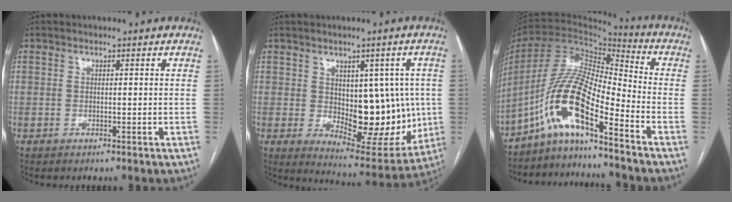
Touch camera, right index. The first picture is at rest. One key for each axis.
{"total": 15.0, "fx": -0.3, "fy": 7.5, "fz": 13.0, "tx": -0.159, "ty": 0.000, "tz": 0.022}
{"total": 14.5, "fx": -8.6, "fy": 2.2, "fz": 11.5, "tx": -0.228, "ty": 0.018, "tz": -0.156}